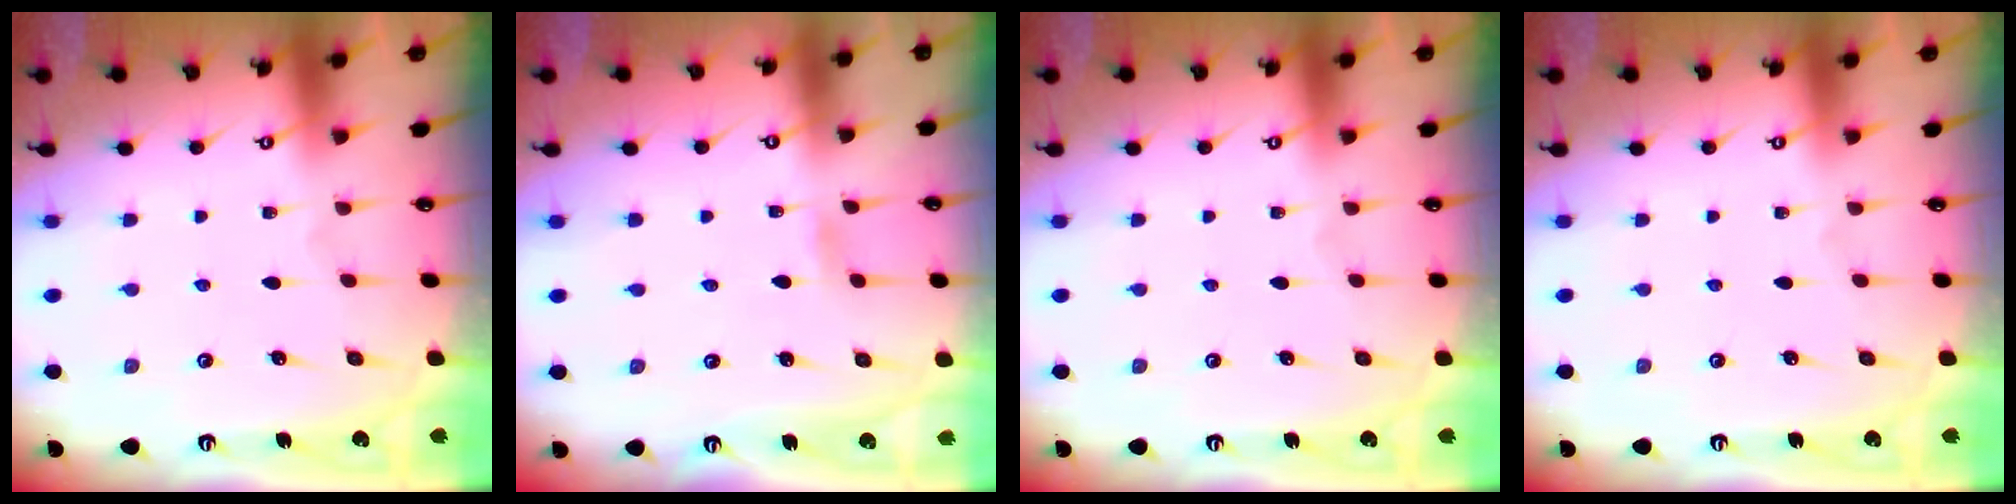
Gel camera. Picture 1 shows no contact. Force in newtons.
{"total": 1.5, "press": 1.5, "slide": 0.2}
{"total": 0.0}
{"total": 0.0}